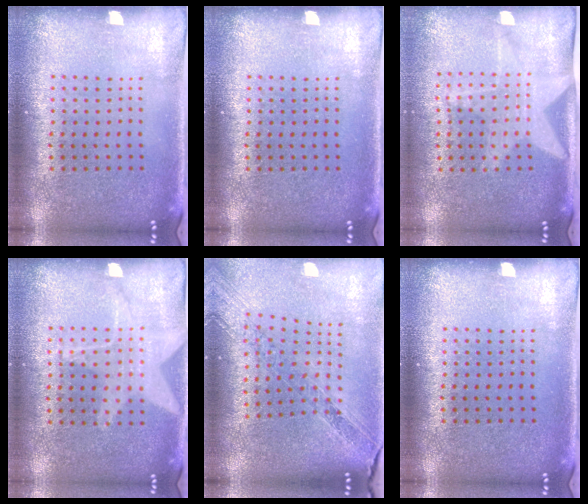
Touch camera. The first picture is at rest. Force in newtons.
{"total": 0.0}
{"total": 1.4, "press": 1.4, "slide": 0.3}
{"total": 1.1, "press": 1.0, "slide": 0.4}
{"total": 1.2, "press": 1.2, "slide": 0.3}
{"total": 0.0}